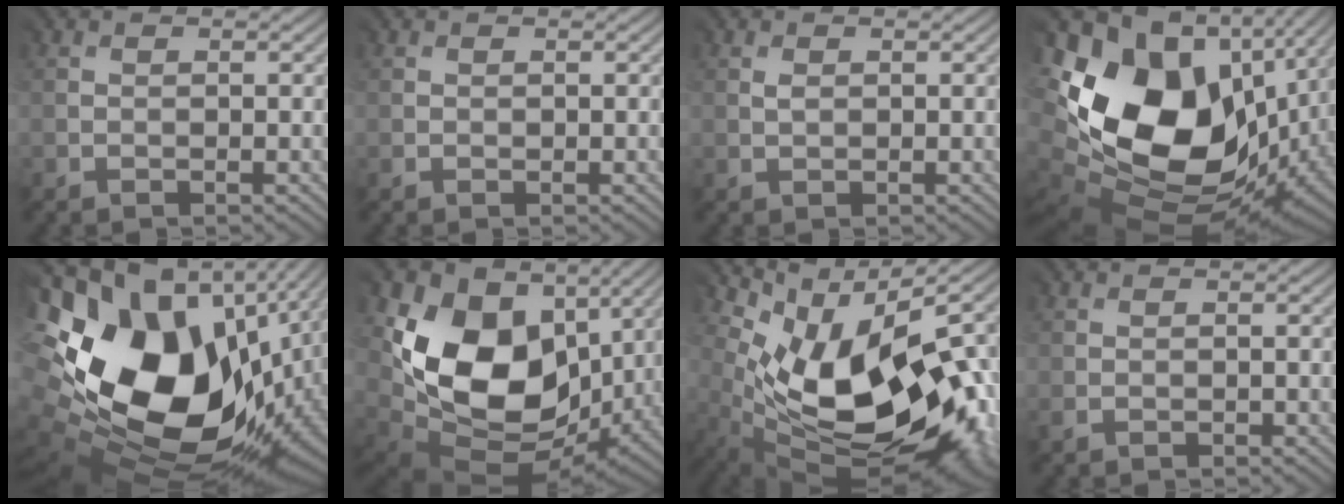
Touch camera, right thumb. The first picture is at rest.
{"total": 0.5, "force": [0.0, 0.4, 0.3], "torque": [-0.001, 0.001, 0.002]}
{"total": 1.0, "force": [0.8, 0.5, 0.1], "torque": [-0.004, 0.001, 0.017]}
{"total": 19.4, "force": [0.8, 14.1, 13.3], "torque": [-0.317, -0.044, 0.063]}
{"total": 20.2, "force": [-0.4, 13.7, 14.9], "torque": [-0.330, -0.069, 0.030]}
{"total": 15.2, "force": [2.8, 11.6, 9.4], "torque": [-0.189, -0.025, 0.071]}
{"total": 14.2, "force": [-1.3, 7.2, 12.1], "torque": [-0.174, -0.024, -0.009]}
{"total": 0.0}